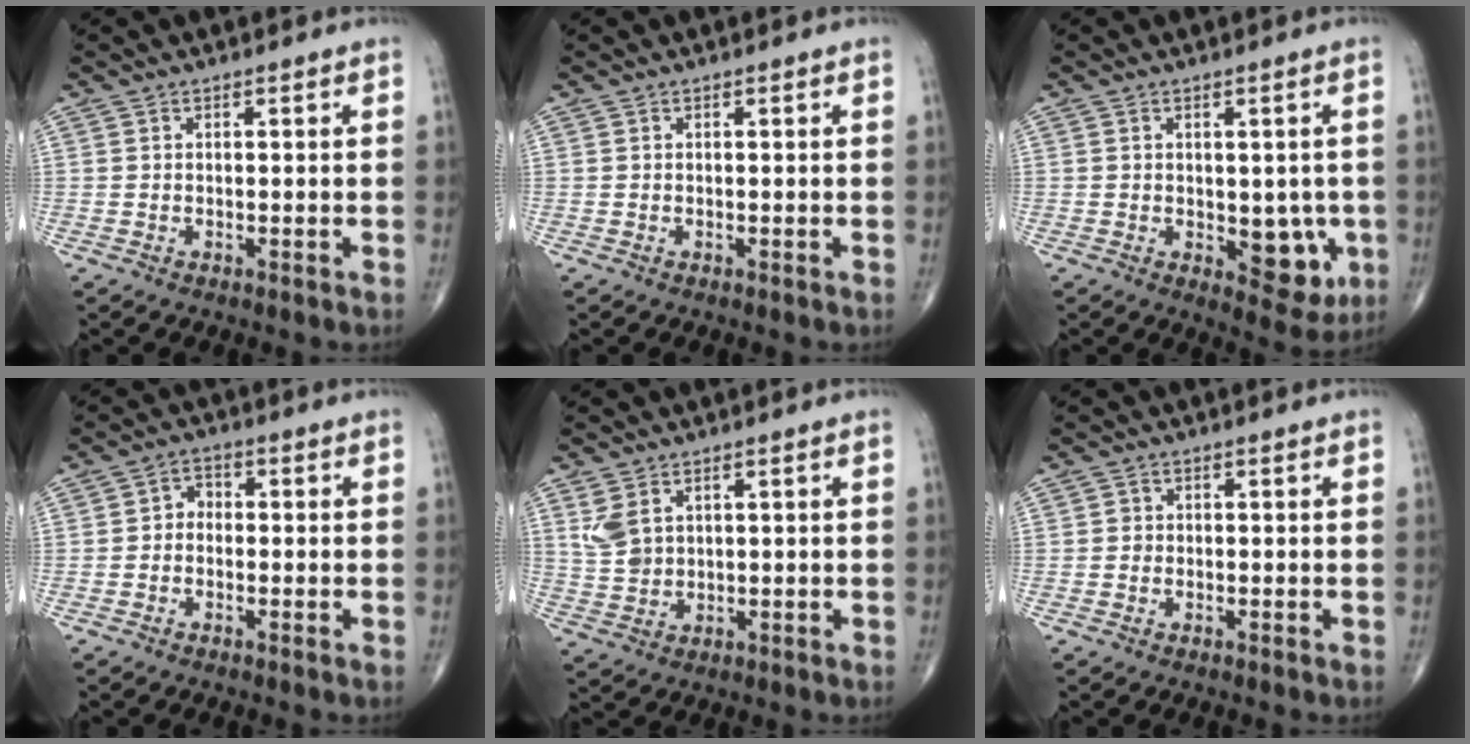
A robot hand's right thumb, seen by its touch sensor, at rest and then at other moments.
{"total": 0.0}
{"total": 8.4, "force": [-1.6, 4.7, 6.8], "torque": [-0.044, -0.010, -0.011]}
{"total": 2.9, "force": [-0.6, 2.3, 1.7], "torque": [-0.011, 0.015, -0.023]}
{"total": 4.8, "force": [2.1, 3.2, 2.8], "torque": [-0.053, -0.006, 0.054]}
{"total": 0.9, "force": [-0.1, 0.9, 0.2], "torque": [0.003, 0.003, -0.003]}